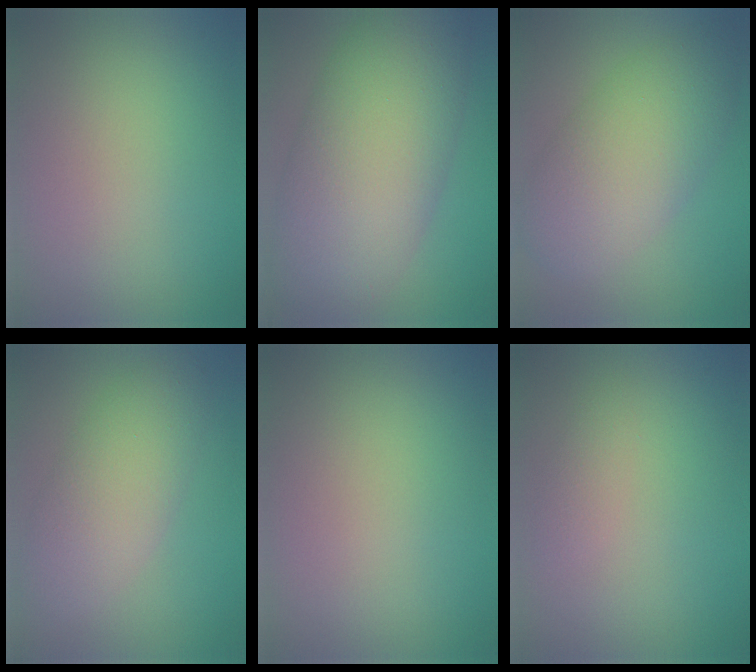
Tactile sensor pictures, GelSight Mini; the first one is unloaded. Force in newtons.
{"total": 12.1, "press": 12.1, "slide": 0.4}
{"total": 7.5, "press": 7.5, "slide": 0.1}
{"total": 5.3, "press": 5.3, "slide": 0.2}
{"total": 0.0}
{"total": 1.0, "press": 1.0, "slide": 0.0}